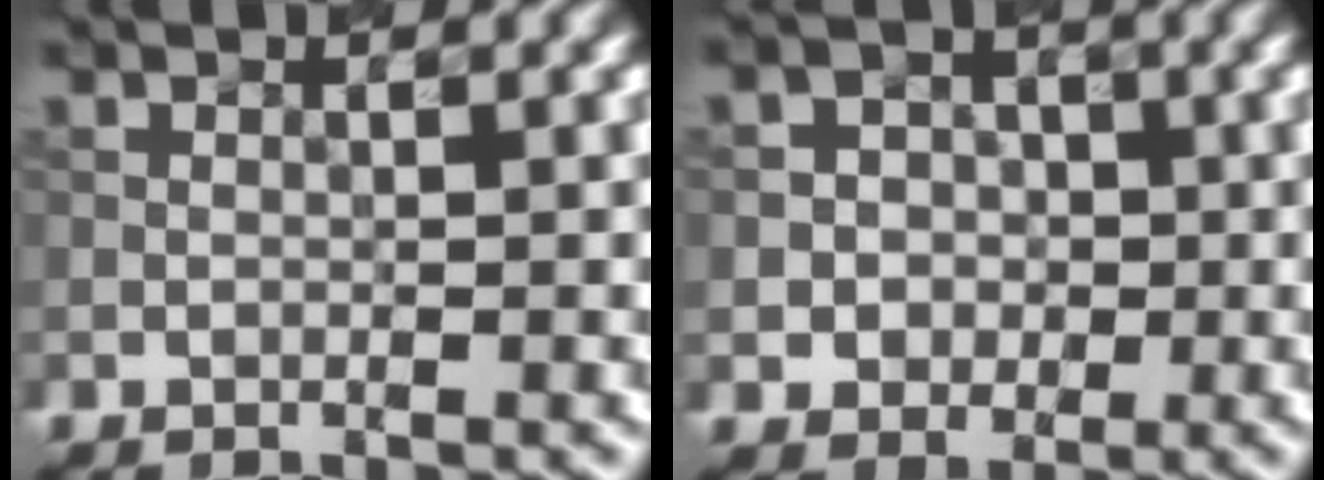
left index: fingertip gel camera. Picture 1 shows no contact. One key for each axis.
{"total": 3.5, "fx": -0.1, "fy": 3.3, "fz": 1.1, "tx": 0.004, "ty": 0.008, "tz": -0.018}